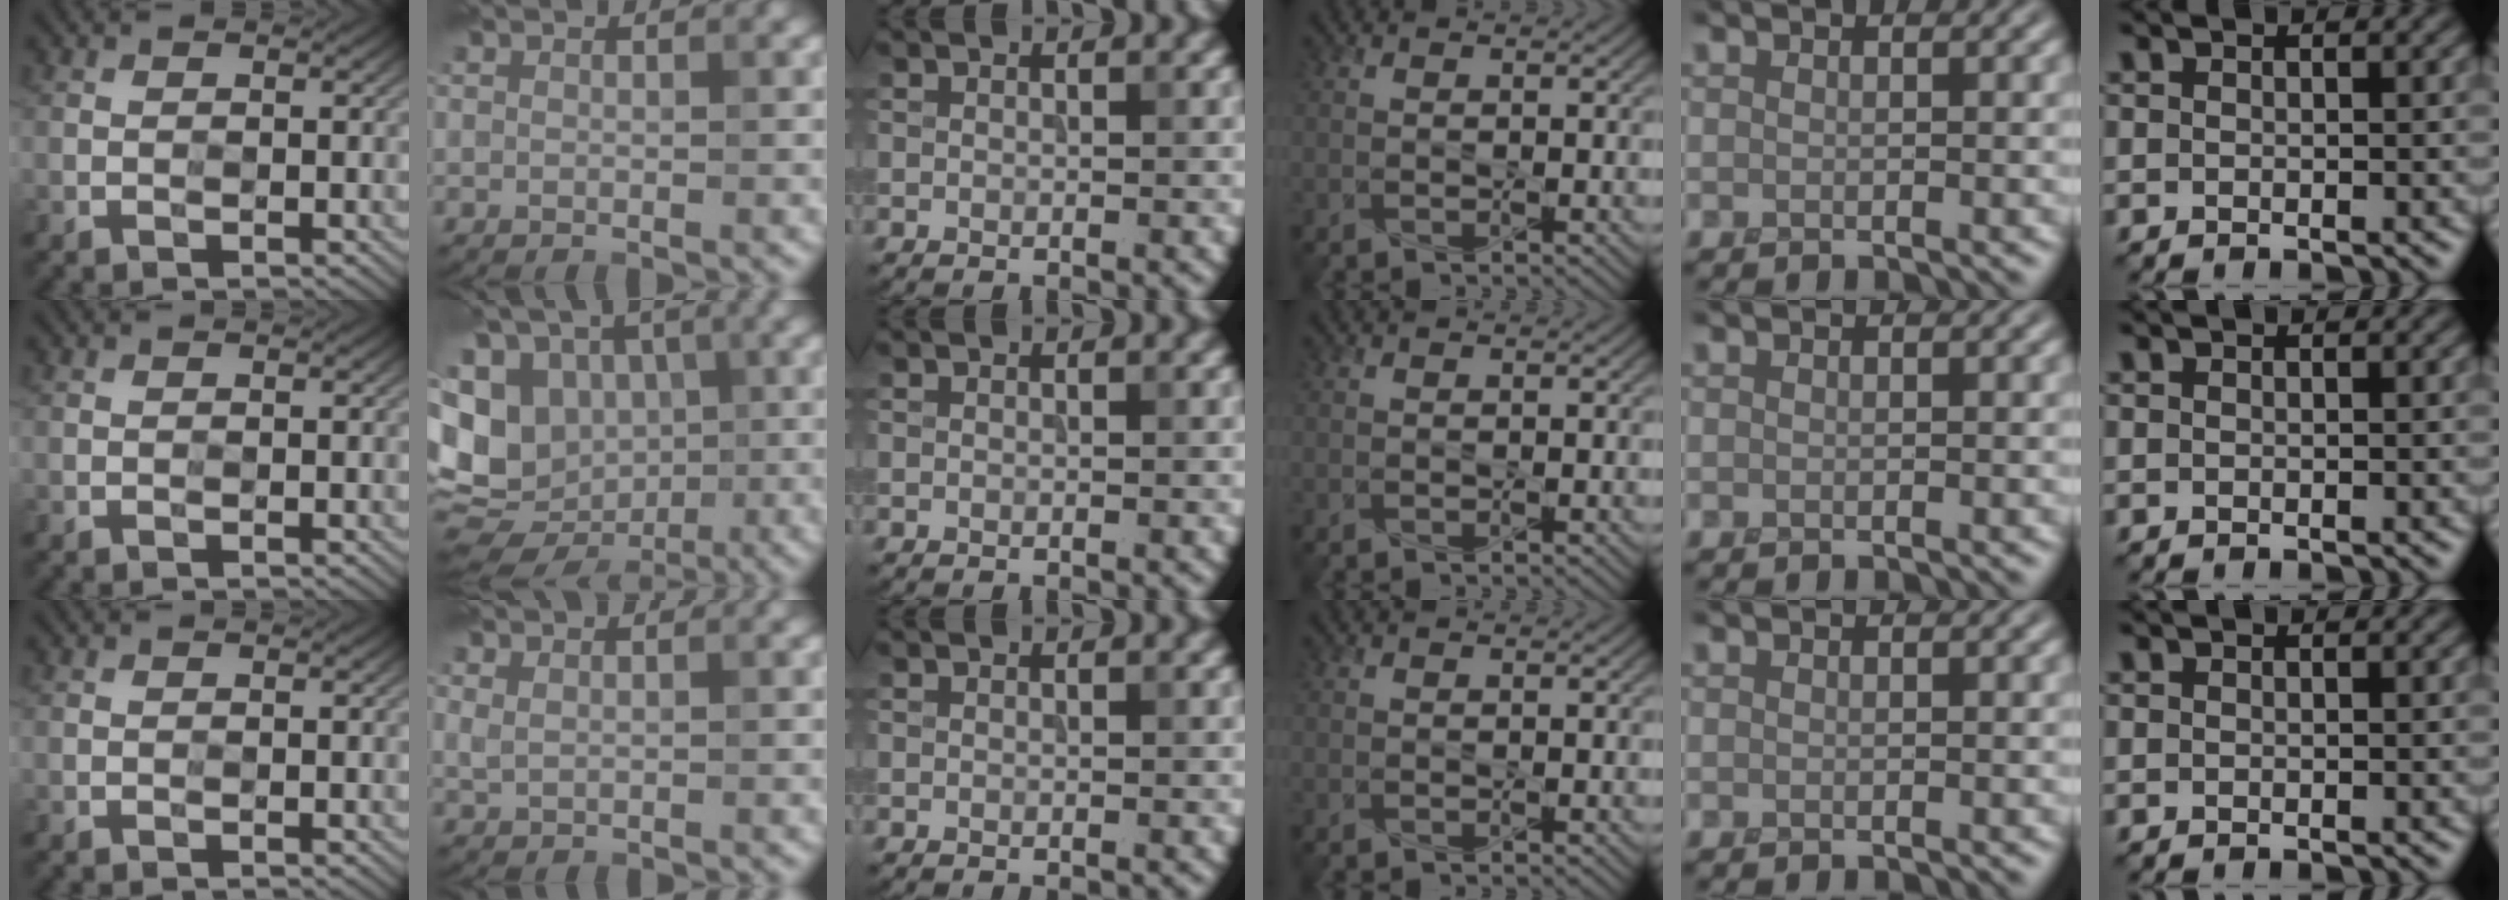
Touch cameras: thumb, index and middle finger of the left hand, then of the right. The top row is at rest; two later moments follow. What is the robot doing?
{"motion": "press", "object": "toy piano key"}